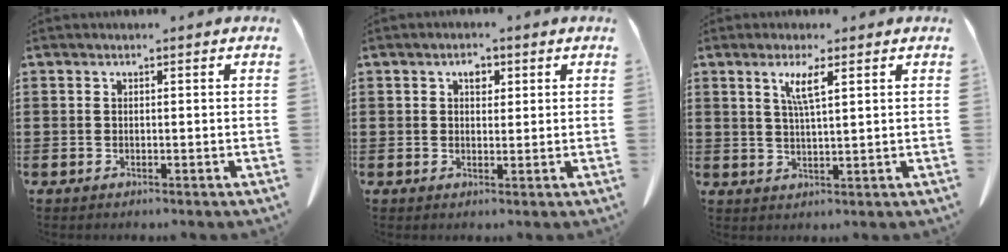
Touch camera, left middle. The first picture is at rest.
{"total": 2.2, "force": [1.0, 1.3, 1.4], "torque": [-0.017, 0.000, 0.014]}
{"total": 4.0, "force": [1.9, 0.4, 3.5], "torque": [-0.074, 0.002, 0.031]}